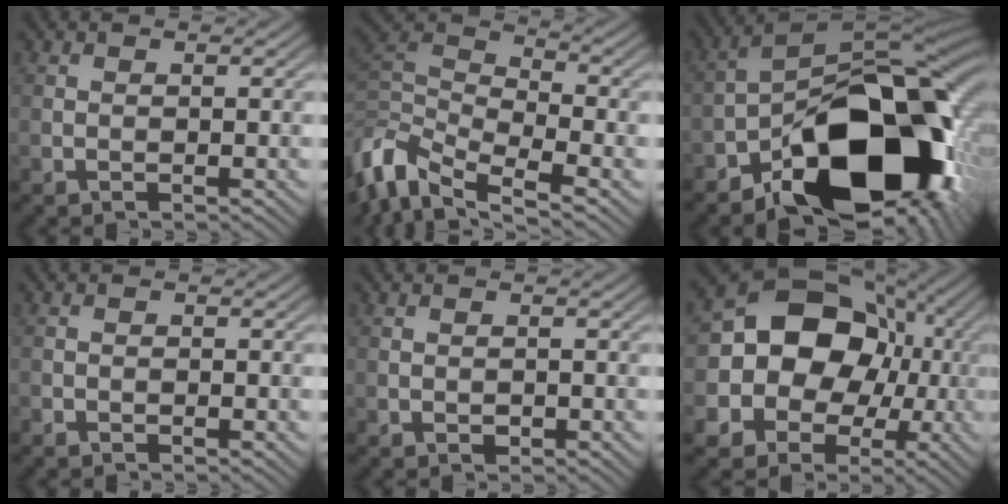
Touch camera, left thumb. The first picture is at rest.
{"total": 10.7, "force": [-4.8, 4.9, 8.2], "torque": [-0.189, -0.005, -0.111]}
{"total": 19.1, "force": [-8.2, 10.5, 13.7], "torque": [-0.181, -0.023, -0.135]}
{"total": 0.7, "force": [-0.6, 0.3, 0.1], "torque": [0.000, -0.003, -0.012]}
{"total": 0.6, "force": [-0.3, 0.5, 0.3], "torque": [-0.004, -0.001, -0.004]}
{"total": 14.8, "force": [-0.1, 12.8, 7.4], "torque": [-0.165, 0.001, -0.021]}